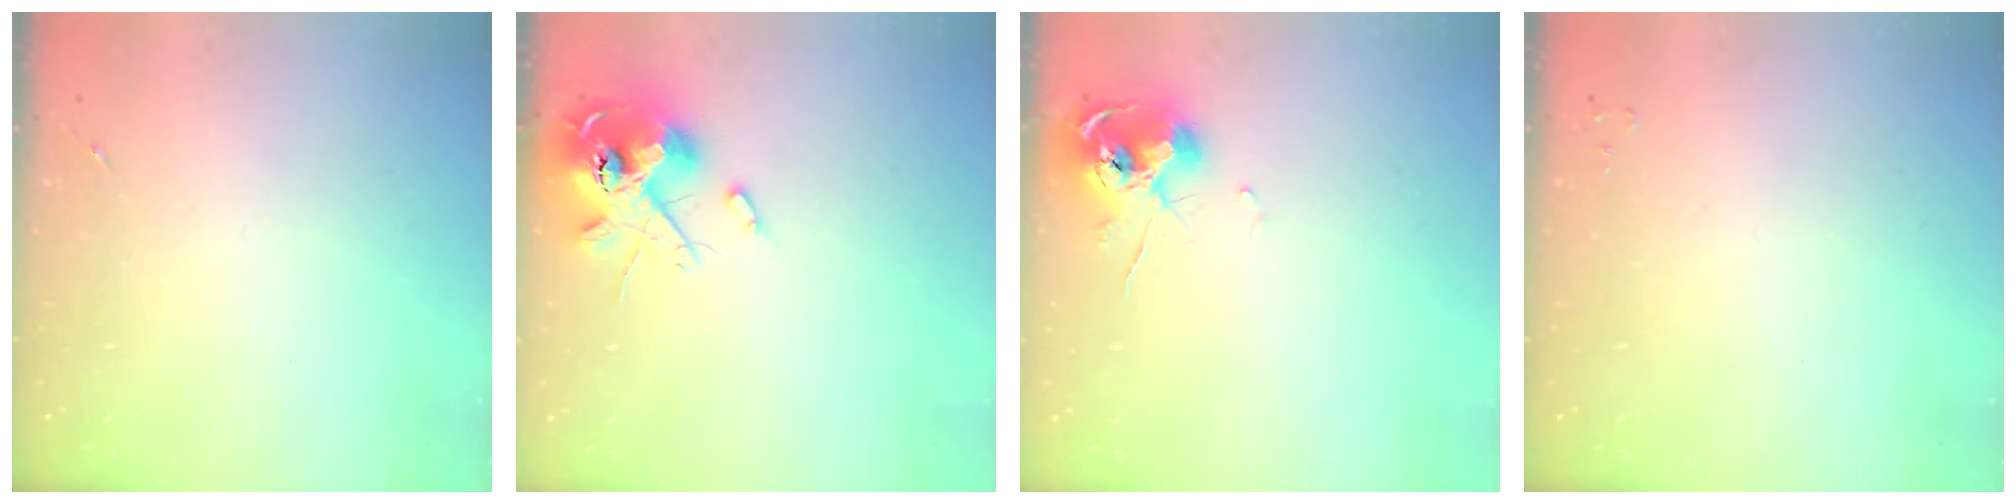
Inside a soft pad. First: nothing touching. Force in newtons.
{"total": 14.2, "press": 14.0, "slide": 2.0}
{"total": 10.3, "press": 10.2, "slide": 1.1}
{"total": 2.0, "press": 2.0, "slide": 0.3}